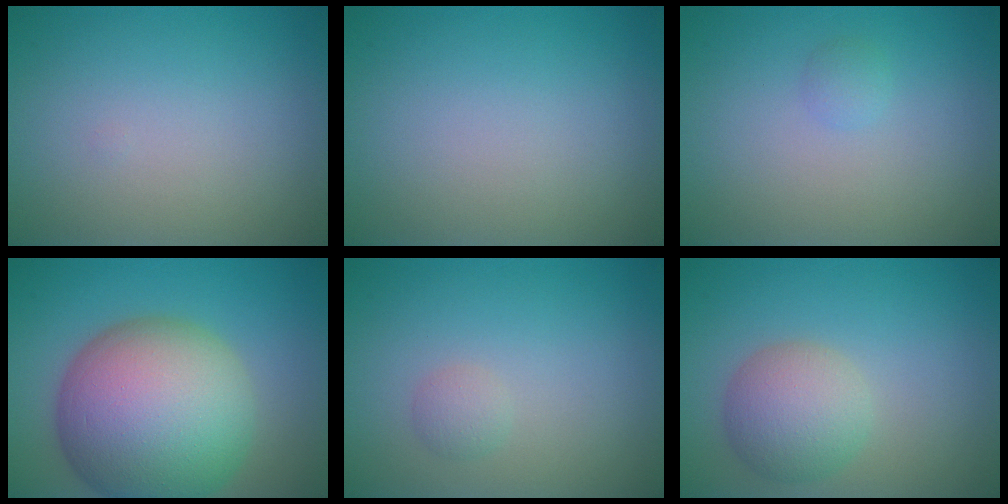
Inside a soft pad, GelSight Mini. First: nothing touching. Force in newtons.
{"total": 0.0}
{"total": 0.8, "press": 0.8, "slide": 0.1}
{"total": 15.5, "press": 15.5, "slide": 0.3}
{"total": 1.1, "press": 1.1, "slide": 0.0}
{"total": 4.5, "press": 4.5, "slide": 0.2}